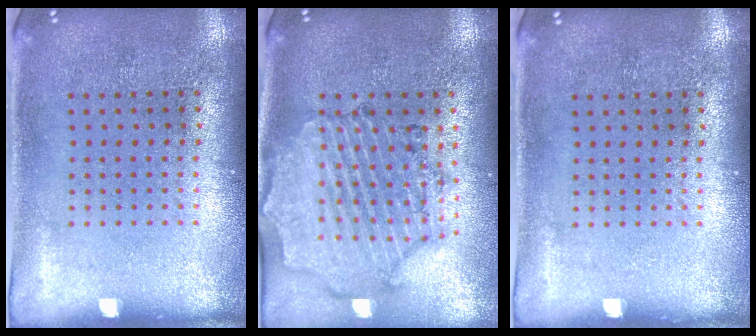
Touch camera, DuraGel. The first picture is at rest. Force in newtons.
{"total": 1.6, "press": 1.6, "slide": 0.4}
{"total": 0.0}